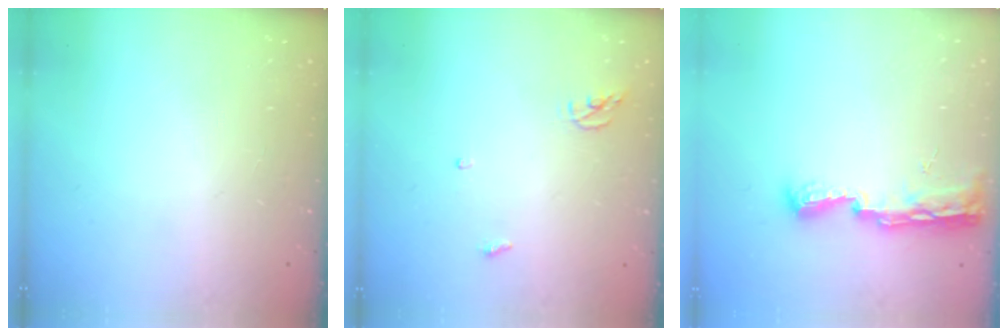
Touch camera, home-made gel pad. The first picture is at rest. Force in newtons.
{"total": 3.8, "press": 3.8, "slide": 0.3}
{"total": 9.3, "press": 9.3, "slide": 0.5}